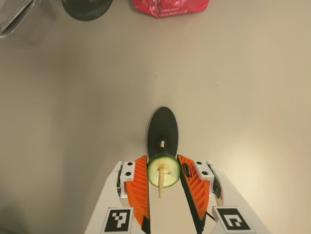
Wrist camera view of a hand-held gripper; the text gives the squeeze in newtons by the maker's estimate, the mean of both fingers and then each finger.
{"total": 9.0, "left": 8.6, "right": 9.4}